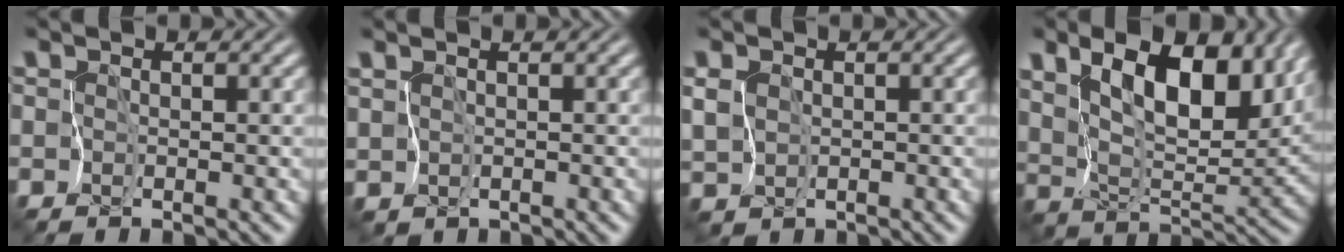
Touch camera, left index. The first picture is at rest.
{"total": 0.0}
{"total": 1.7, "force": [0.1, 1.6, 0.7], "torque": [-0.031, -0.003, 0.011]}
{"total": 9.7, "force": [4.9, 4.6, 7.0], "torque": [-0.133, -0.005, 0.088]}